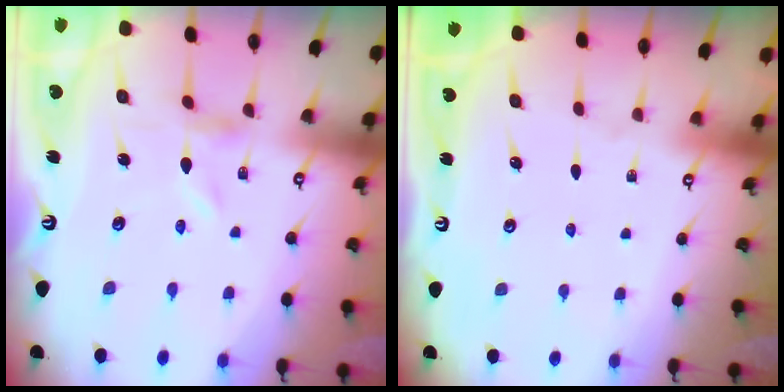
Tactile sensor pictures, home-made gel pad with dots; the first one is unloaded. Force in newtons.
{"total": 0.0}